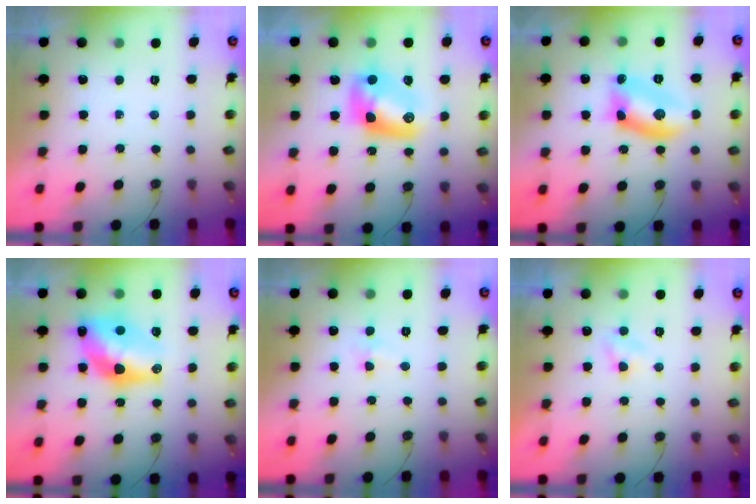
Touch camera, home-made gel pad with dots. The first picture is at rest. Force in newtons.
{"total": 10.9, "press": 10.9, "slide": 0.7}
{"total": 12.1, "press": 11.6, "slide": 3.4}
{"total": 13.7, "press": 13.6, "slide": 1.0}
{"total": 3.7, "press": 3.6, "slide": 0.6}
{"total": 3.3, "press": 3.2, "slide": 0.5}